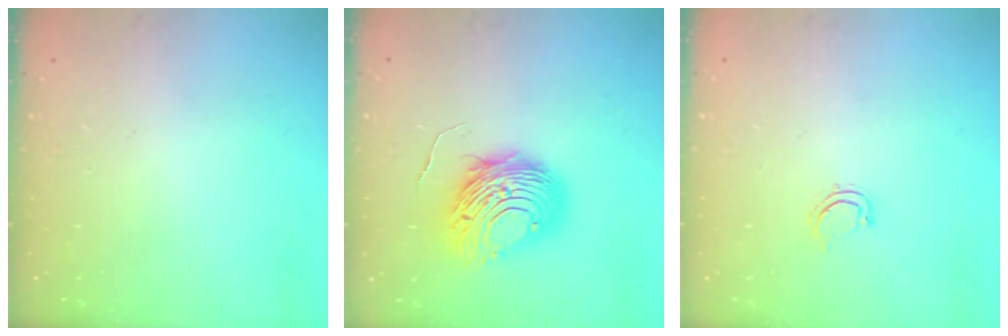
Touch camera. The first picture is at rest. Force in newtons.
{"total": 11.4, "press": 11.3, "slide": 0.8}
{"total": 4.3, "press": 4.2, "slide": 1.0}